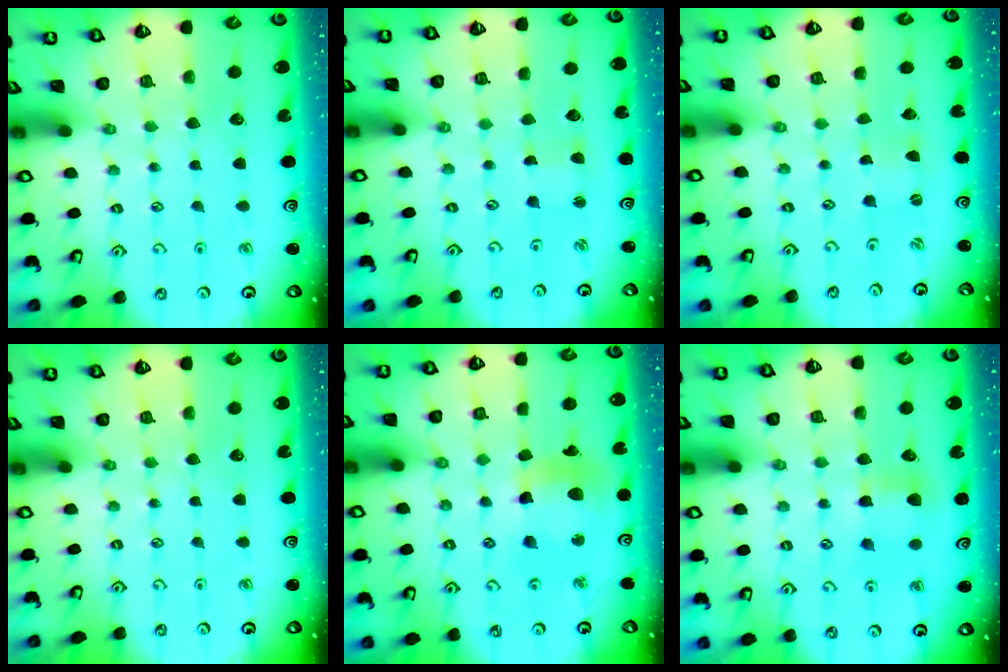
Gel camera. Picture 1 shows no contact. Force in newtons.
{"total": 2.3, "press": 2.3, "slide": 0.3}
{"total": 0.9, "press": 0.9, "slide": 0.2}
{"total": 0.0}
{"total": 13.3, "press": 13.2, "slide": 1.8}
{"total": 7.5, "press": 7.5, "slide": 0.6}